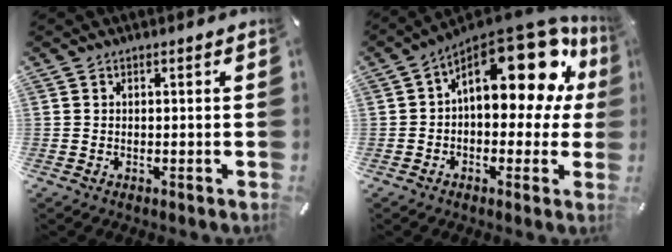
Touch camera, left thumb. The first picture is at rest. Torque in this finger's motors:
{"motor_torque": [1.08, 1.05, 1.10, 0.41, 0.36]}